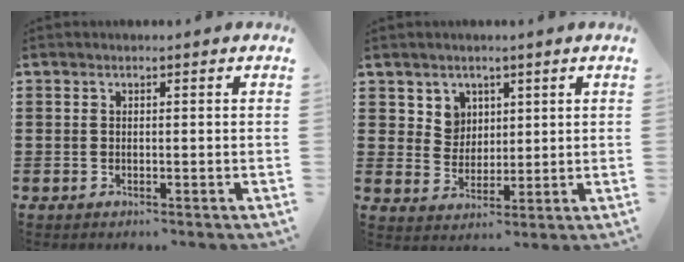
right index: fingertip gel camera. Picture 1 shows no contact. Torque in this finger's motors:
{"motor_torque": [0.02, 0.02, 0.06, 0.02]}